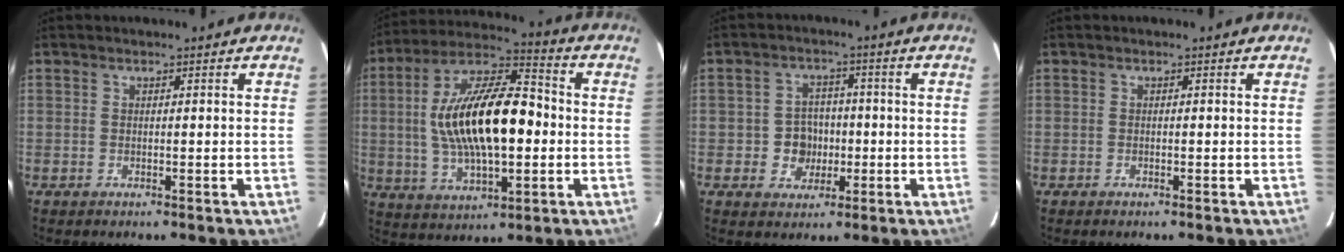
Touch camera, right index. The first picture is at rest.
{"total": 20.2, "force": [-0.4, 8.4, 18.3], "torque": [-0.342, 0.015, -0.005]}
{"total": 5.9, "force": [-1.4, 5.6, 1.6], "torque": [-0.042, 0.013, -0.015]}
{"total": 0.0}